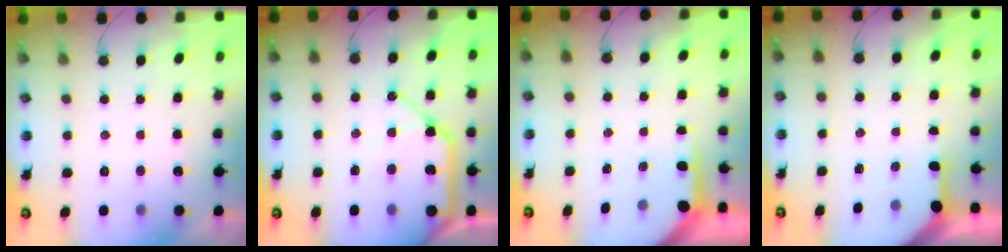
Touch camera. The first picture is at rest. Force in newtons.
{"total": 14.3, "press": 14.2, "slide": 1.7}
{"total": 4.0, "press": 4.0, "slide": 0.3}
{"total": 3.0, "press": 3.0, "slide": 0.2}